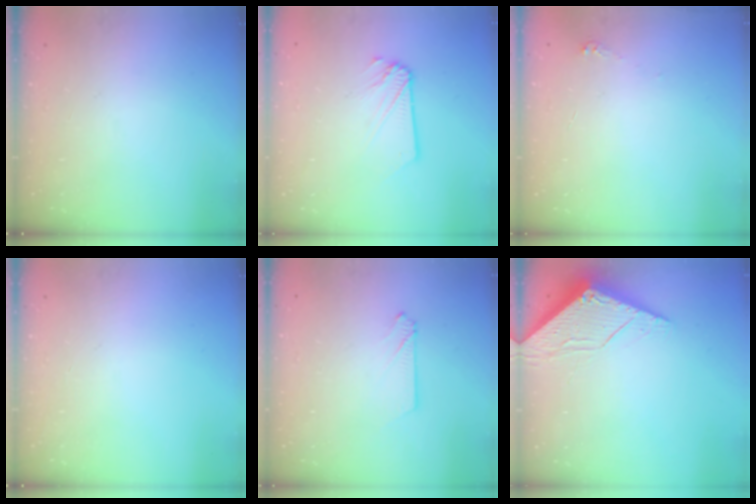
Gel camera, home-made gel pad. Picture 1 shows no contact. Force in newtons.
{"total": 2.5, "press": 2.5, "slide": 0.1}
{"total": 2.5, "press": 2.5, "slide": 0.3}
{"total": 0.0}
{"total": 2.6, "press": 2.6, "slide": 0.3}
{"total": 6.2, "press": 6.2, "slide": 0.5}